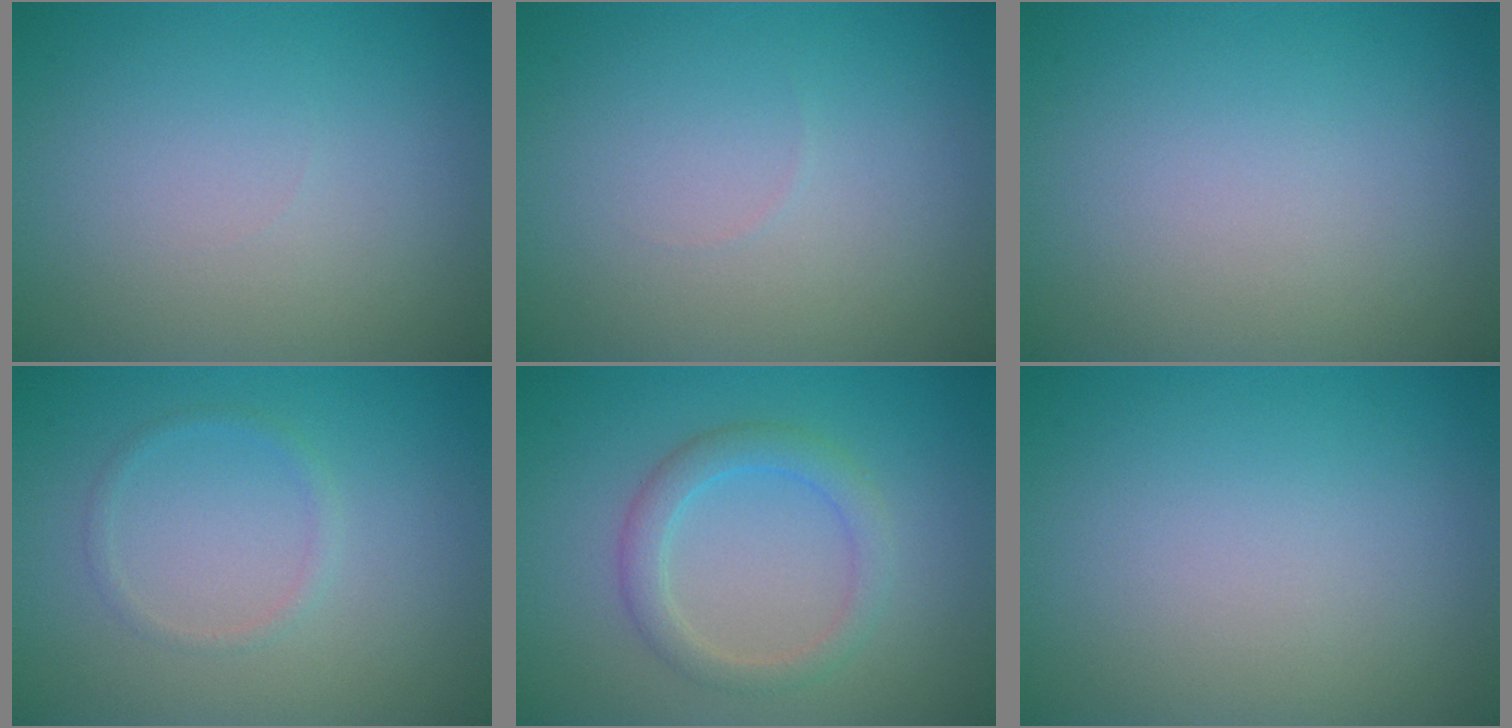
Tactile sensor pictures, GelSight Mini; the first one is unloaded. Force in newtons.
{"total": 0.0}
{"total": 0.0}
{"total": 1.0, "press": 0.9, "slide": 0.0}
{"total": 2.7, "press": 2.6, "slide": 0.3}
{"total": 0.0}